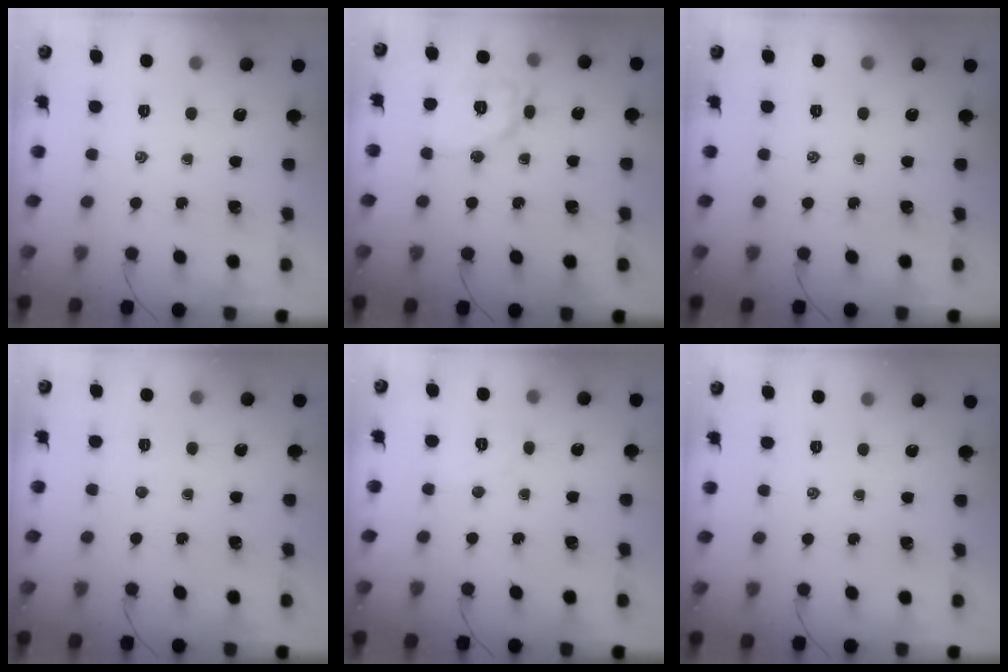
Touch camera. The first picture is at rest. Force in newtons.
{"total": 11.7, "press": 11.7, "slide": 0.6}
{"total": 0.0}
{"total": 1.9, "press": 1.8, "slide": 0.6}
{"total": 4.0, "press": 3.9, "slide": 0.9}
{"total": 0.0}